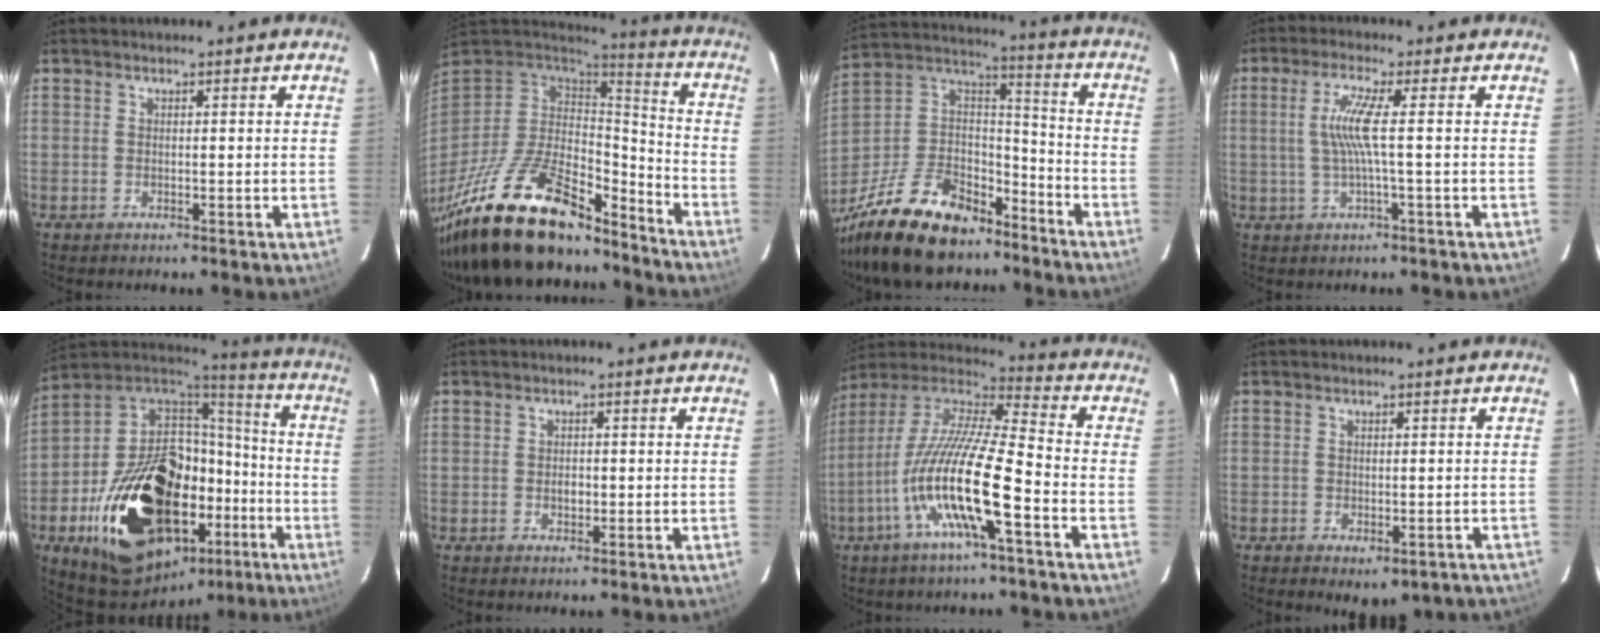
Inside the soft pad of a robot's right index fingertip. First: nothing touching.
{"total": 27.8, "force": [-20.0, 9.8, 16.7], "torque": [-0.324, -0.035, -0.329]}
{"total": 26.5, "force": [-18.6, 12.8, 13.7], "torque": [-0.311, 0.012, -0.300]}
{"total": 5.4, "force": [0.0, -1.0, 5.3], "torque": [-0.110, -0.003, 0.006]}
{"total": 36.6, "force": [-13.9, 22.2, 25.5], "torque": [-0.480, 0.021, -0.188]}
{"total": 1.5, "force": [-0.3, 1.1, 0.9], "torque": [-0.017, 0.003, -0.005]}
{"total": 18.6, "force": [-7.0, 2.5, 17.0], "torque": [-0.316, -0.022, -0.142]}
{"total": 5.7, "force": [-3.4, 3.4, 3.2], "torque": [-0.051, -0.012, -0.032]}